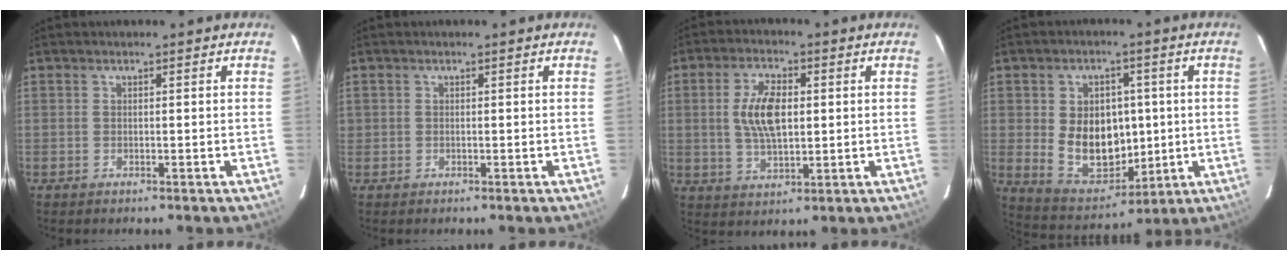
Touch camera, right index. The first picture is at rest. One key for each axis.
{"total": 0.6, "fx": -0.1, "fy": 0.5, "fz": -0.1, "tx": 0.003, "ty": -0.001, "tz": -0.003}
{"total": 8.9, "fx": 1.0, "fy": 4.3, "fz": 7.7, "tx": -0.148, "ty": 0.006, "tz": 0.023}
{"total": 13.3, "fx": 0.0, "fy": 10.1, "fz": 8.8, "tx": -0.176, "ty": -0.002, "tz": 0.027}